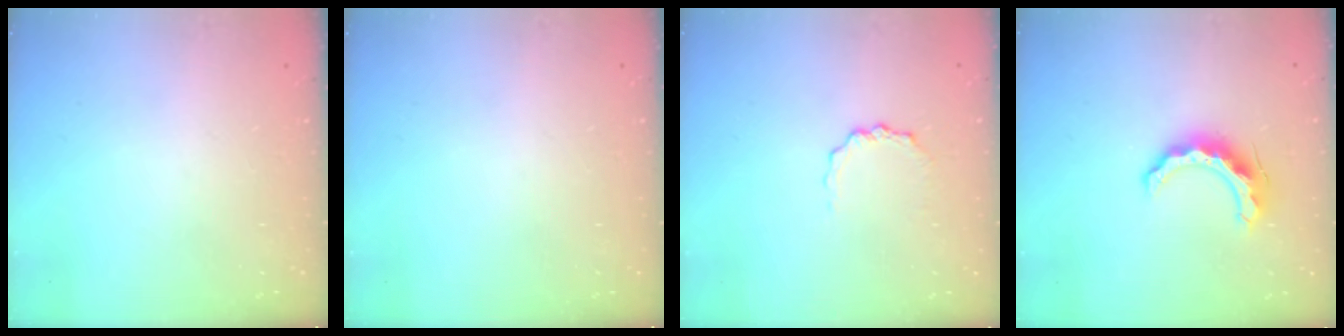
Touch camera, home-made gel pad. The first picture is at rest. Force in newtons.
{"total": 0.0}
{"total": 2.4, "press": 2.4, "slide": 0.3}
{"total": 11.2, "press": 11.2, "slide": 0.9}